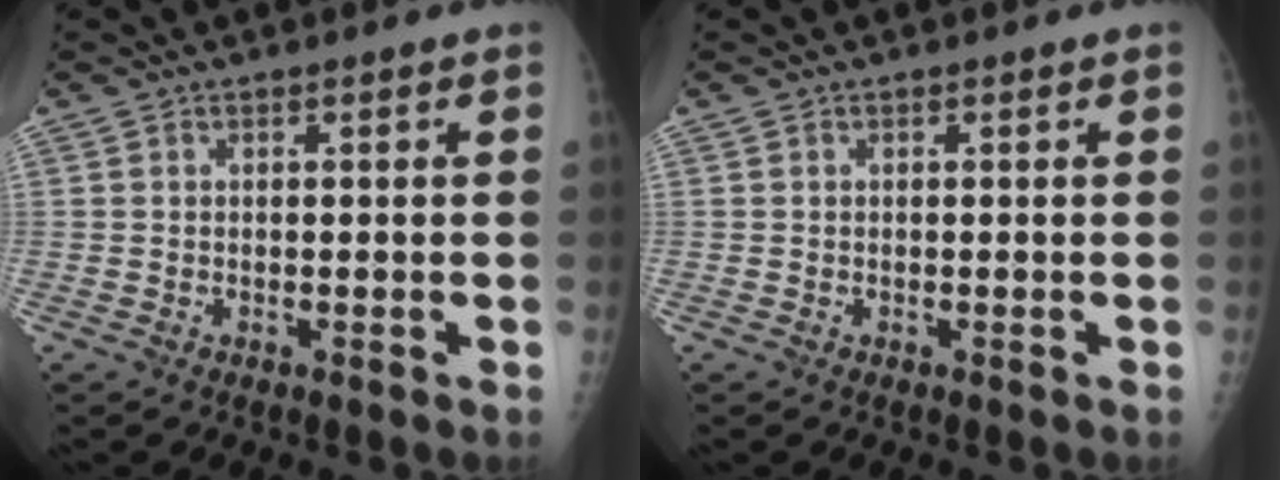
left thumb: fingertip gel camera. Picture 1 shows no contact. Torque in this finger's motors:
{"motor_torque": [0.00, 0.00, 0.04, 0.05, 0.00]}